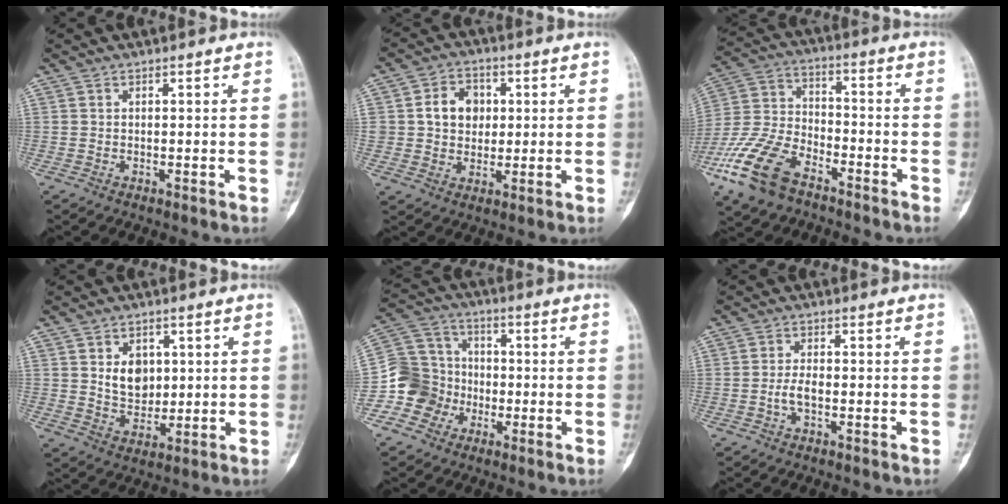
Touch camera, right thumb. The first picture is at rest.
{"total": 8.1, "force": [1.3, 6.6, 4.5], "torque": [-0.038, 0.001, 0.020]}
{"total": 15.6, "force": [-9.4, 8.0, 9.5], "torque": [-0.202, 0.042, -0.188]}
{"total": 7.0, "force": [1.8, 5.2, 4.3], "torque": [-0.042, -0.014, 0.039]}
{"total": 11.0, "force": [-3.9, 10.1, 2.3], "torque": [-0.015, 0.056, -0.075]}
{"total": 2.7, "force": [-0.8, 1.1, 2.3], "torque": [-0.047, 0.009, -0.016]}